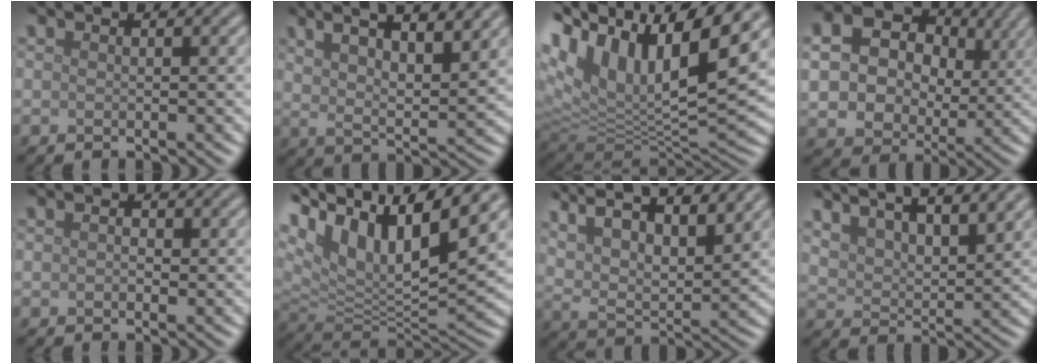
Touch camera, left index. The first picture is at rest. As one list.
[{"total": 10.8, "force": [6.2, 3.6, 8.1], "torque": [-0.112, 0.023, 0.074]}, {"total": 15.8, "force": [7.3, 7.3, 12.0], "torque": [-0.249, 0.024, 0.135]}, {"total": 12.9, "force": [3.1, 10.6, 6.7], "torque": [-0.150, 0.018, 0.060]}, {"total": 1.4, "force": [0.2, 0.9, 1.0], "torque": [-0.011, -0.001, -0.001]}, {"total": 13.8, "force": [8.3, 5.5, 9.6], "torque": [-0.206, 0.042, 0.149]}, {"total": 12.8, "force": [8.0, 5.0, 8.6], "torque": [-0.155, 0.028, 0.115]}, {"total": 11.1, "force": [7.6, 4.4, 6.7], "torque": [-0.100, 0.038, 0.092]}]